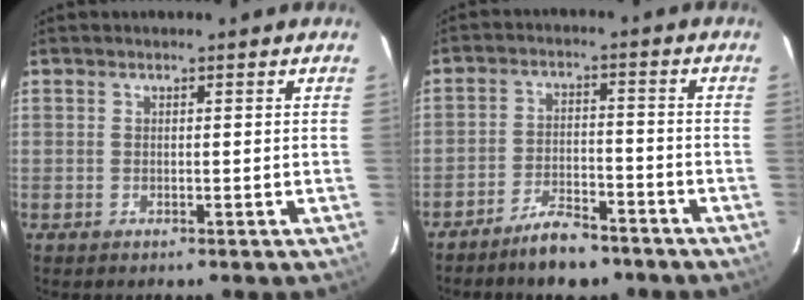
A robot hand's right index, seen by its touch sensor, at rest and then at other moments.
{"total": 7.8, "force": [-6.3, 3.0, 3.5], "torque": [-0.084, 0.012, -0.100]}